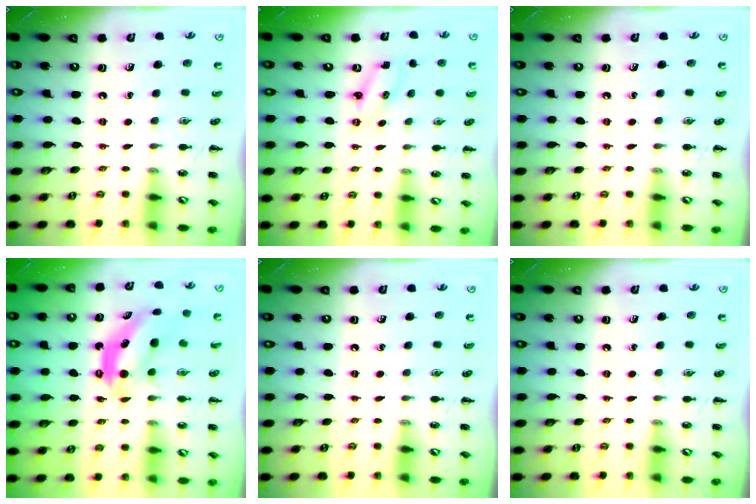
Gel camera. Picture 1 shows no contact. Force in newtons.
{"total": 2.4, "press": 2.3, "slide": 0.6}
{"total": 0.0}
{"total": 5.9, "press": 5.8, "slide": 0.4}
{"total": 0.0}
{"total": 0.0}